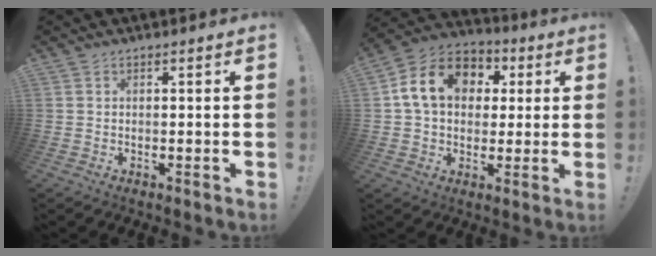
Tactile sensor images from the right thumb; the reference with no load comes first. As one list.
[{"total": 15.3, "force": [3.9, 11.7, 9.0], "torque": [-0.144, 0.009, 0.078]}]